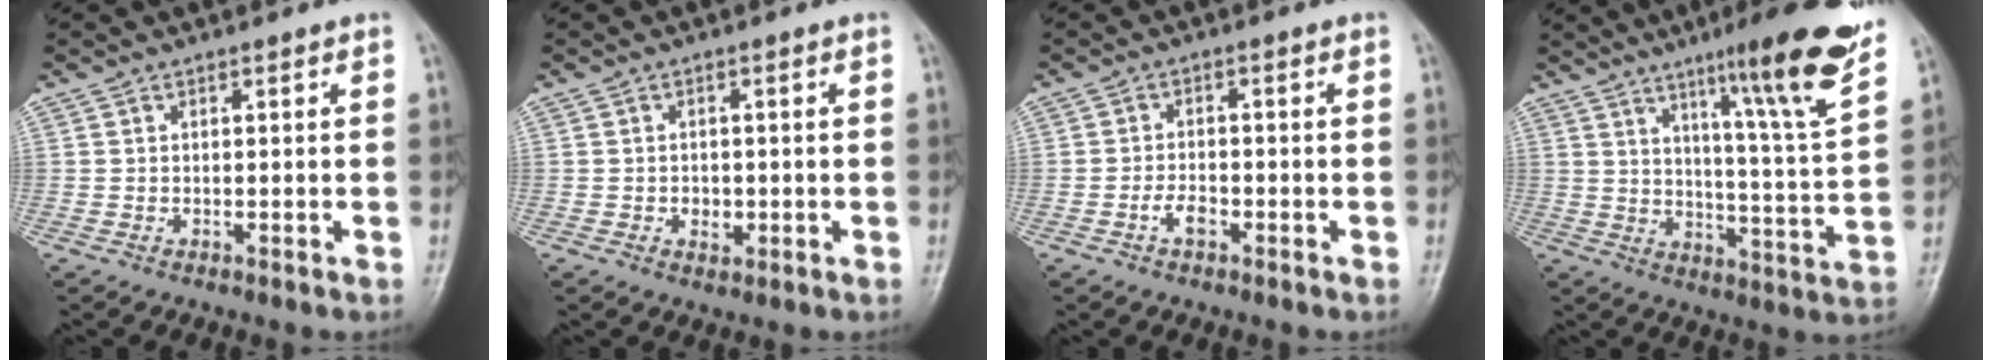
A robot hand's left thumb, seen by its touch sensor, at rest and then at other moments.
{"total": 2.5, "force": [-0.5, 2.0, 1.5], "torque": [-0.012, 0.002, -0.005]}
{"total": 3.0, "force": [-1.5, 1.6, 2.0], "torque": [-0.035, 0.011, -0.030]}
{"total": 17.3, "force": [11.0, 1.0, 13.3], "torque": [-0.171, -0.061, 0.158]}